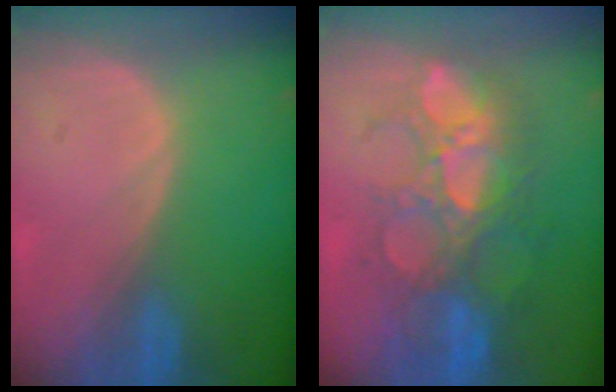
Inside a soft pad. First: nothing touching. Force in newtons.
{"total": 10.1, "press": 9.6, "slide": 3.2}